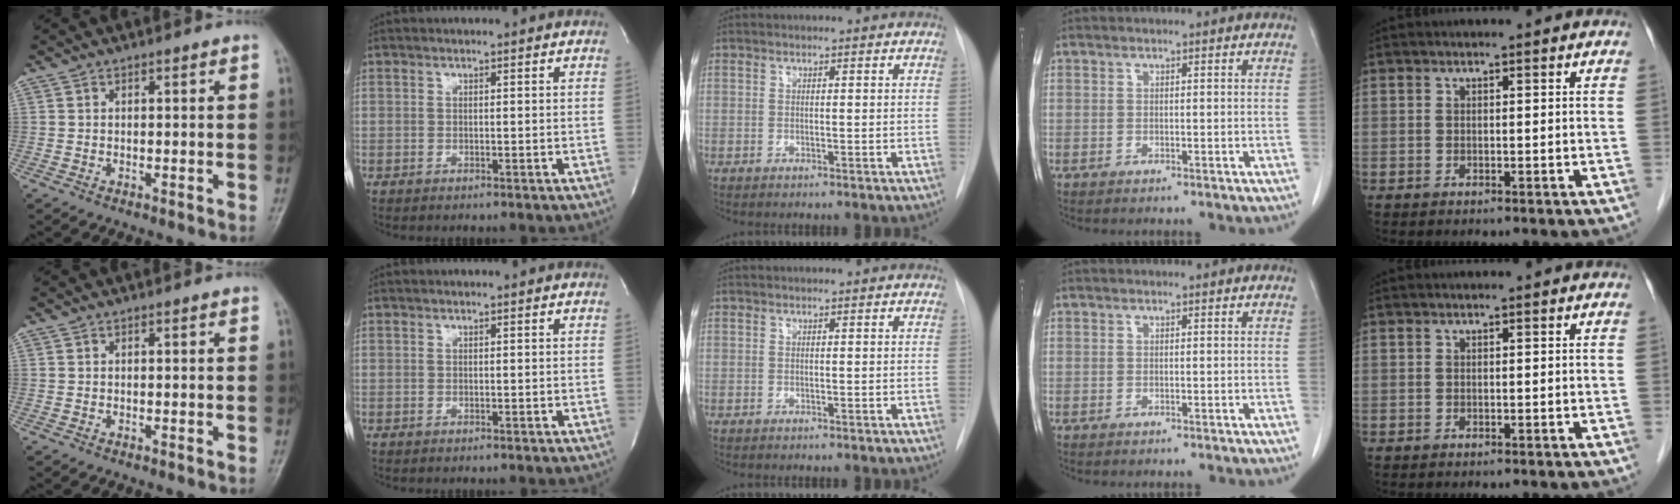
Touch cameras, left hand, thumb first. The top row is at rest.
{}